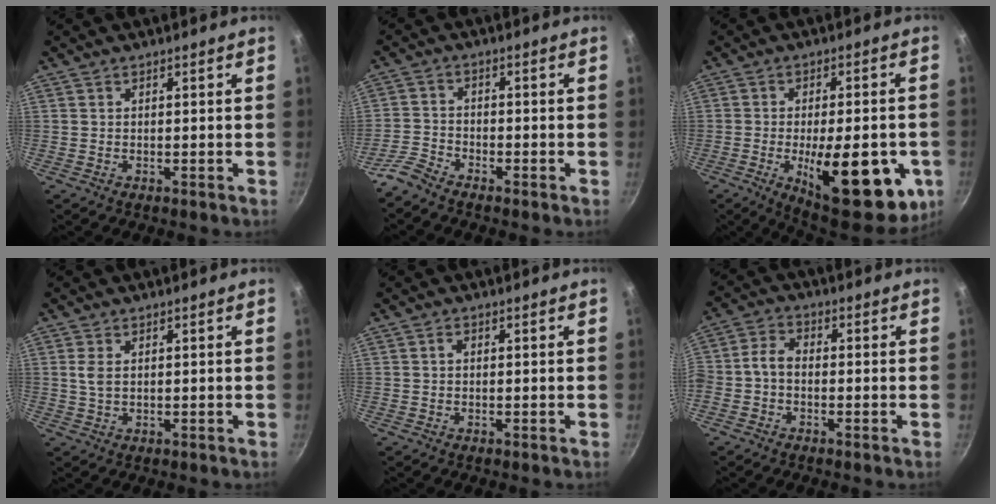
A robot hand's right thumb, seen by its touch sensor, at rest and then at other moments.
{"total": 3.7, "force": [-3.3, 1.3, 1.0], "torque": [-0.026, 0.025, -0.077]}
{"total": 21.9, "force": [-6.2, 8.3, 19.3], "torque": [-0.226, -0.003, -0.075]}
{"total": 2.6, "force": [0.5, 1.5, 2.0], "torque": [-0.042, 0.000, 0.011]}
{"total": 0.9, "force": [0.0, 0.6, 0.6], "torque": [-0.011, 0.005, 0.000]}
{"total": 4.4, "force": [-1.5, 3.0, 2.9], "torque": [-0.059, 0.032, -0.041]}